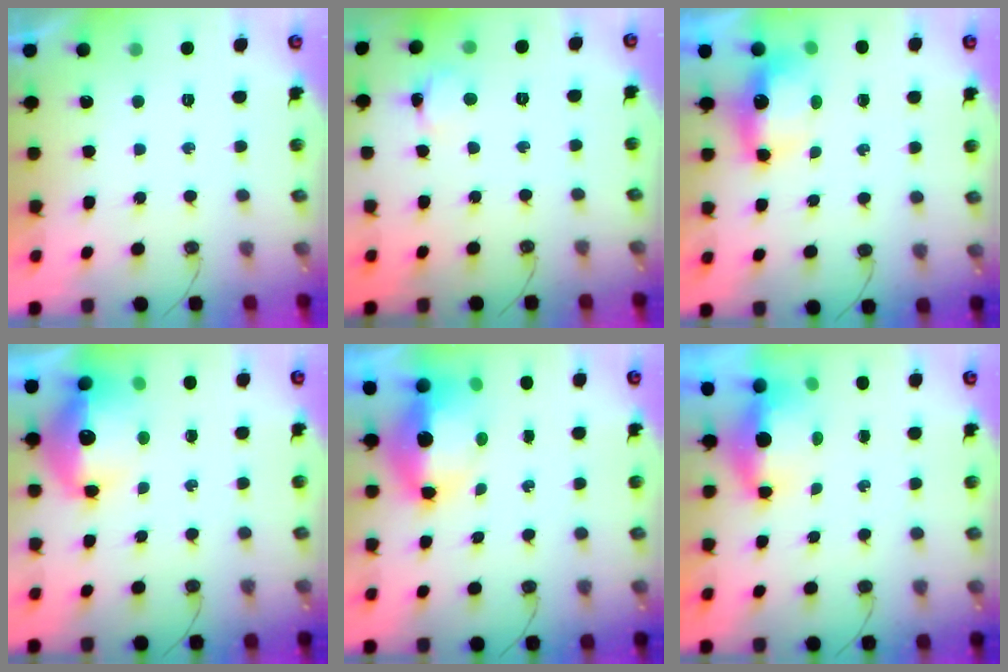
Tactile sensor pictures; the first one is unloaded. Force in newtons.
{"total": 3.1, "press": 3.1, "slide": 0.1}
{"total": 6.2, "press": 6.2, "slide": 0.2}
{"total": 14.6, "press": 14.5, "slide": 1.2}
{"total": 9.5, "press": 9.5, "slide": 1.0}
{"total": 6.1, "press": 5.3, "slide": 2.9}